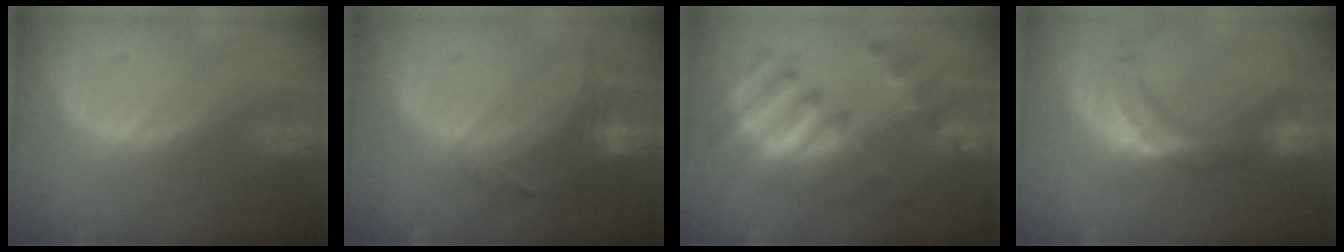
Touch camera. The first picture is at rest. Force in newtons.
{"total": 7.8, "press": 6.9, "slide": 3.6}
{"total": 9.9, "press": 9.9, "slide": 0.7}
{"total": 11.3, "press": 9.6, "slide": 6.1}